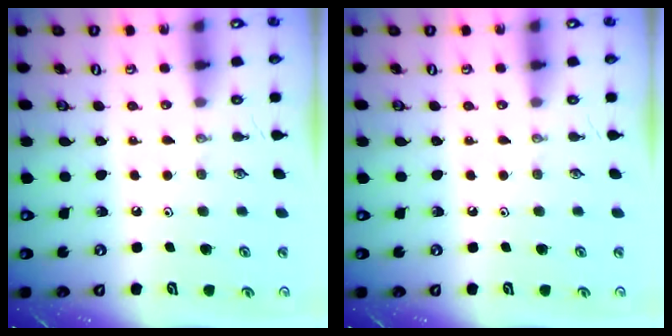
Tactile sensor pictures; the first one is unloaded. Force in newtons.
{"total": 0.0}